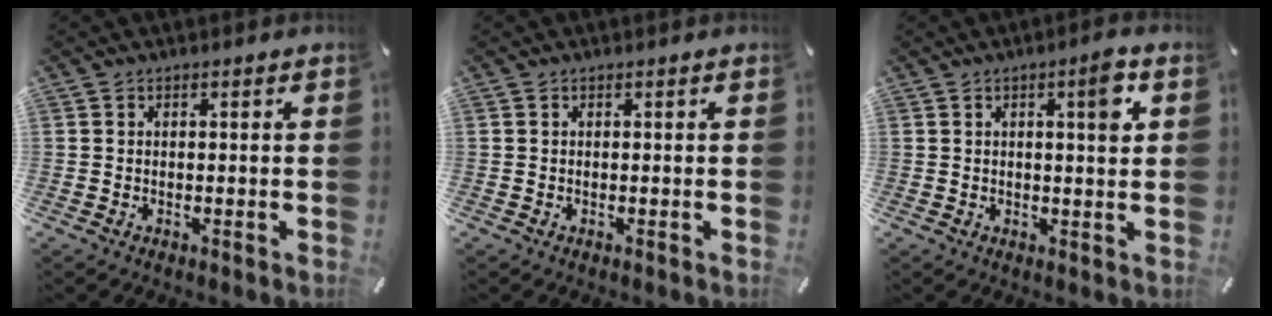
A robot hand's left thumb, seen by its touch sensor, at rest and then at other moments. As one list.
[{"total": 0.0}, {"total": 6.0, "force": [2.0, 1.1, 5.5], "torque": [-0.070, -0.012, 0.022]}]